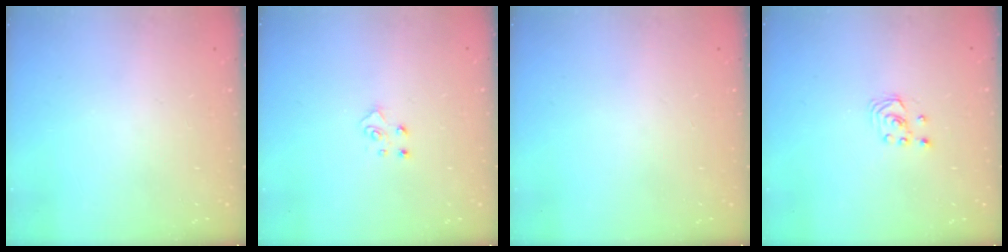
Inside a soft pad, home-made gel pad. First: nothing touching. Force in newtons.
{"total": 4.3, "press": 4.2, "slide": 0.4}
{"total": 0.0}
{"total": 1.9, "press": 1.9, "slide": 0.2}